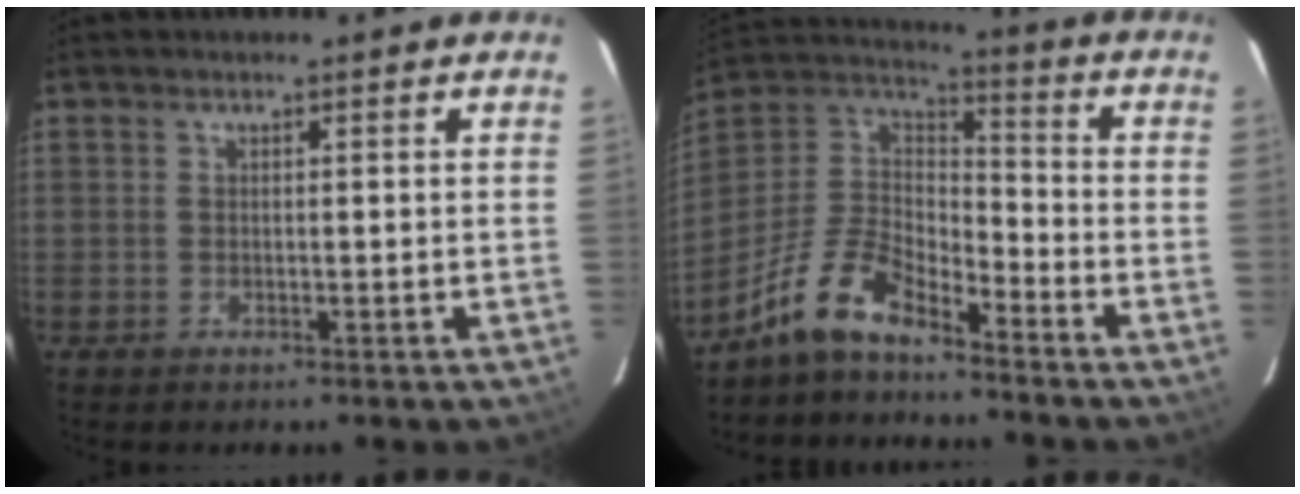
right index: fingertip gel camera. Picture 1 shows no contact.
{"total": 12.5, "force": [-9.5, 4.5, 6.8], "torque": [-0.162, 0.016, -0.187]}